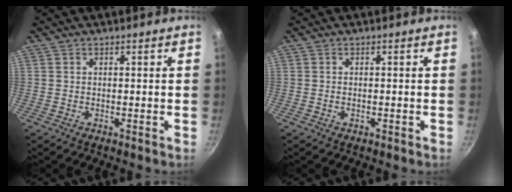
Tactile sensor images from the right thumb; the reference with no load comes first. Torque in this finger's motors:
{"motor_torque": [-0.66, -0.30, -0.10, 0.43, 0.09]}